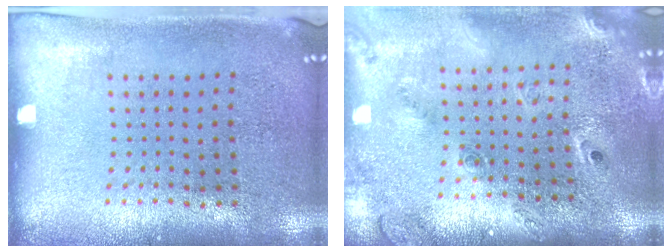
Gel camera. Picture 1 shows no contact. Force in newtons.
{"total": 2.4, "press": 1.7, "slide": 1.7}